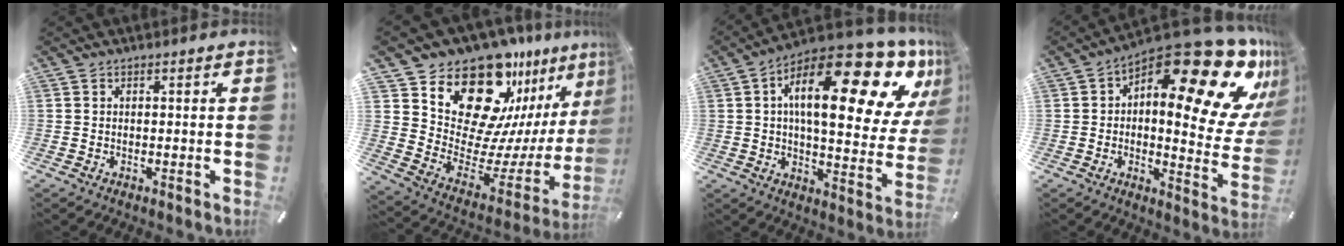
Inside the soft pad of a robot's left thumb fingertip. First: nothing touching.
{"total": 19.2, "force": [14.6, 9.7, 7.9], "torque": [-0.108, -0.144, 0.258]}
{"total": 25.3, "force": [11.7, 9.6, 20.4], "torque": [-0.311, -0.075, 0.190]}
{"total": 25.6, "force": [13.8, 10.1, 19.0], "torque": [-0.238, -0.120, 0.230]}